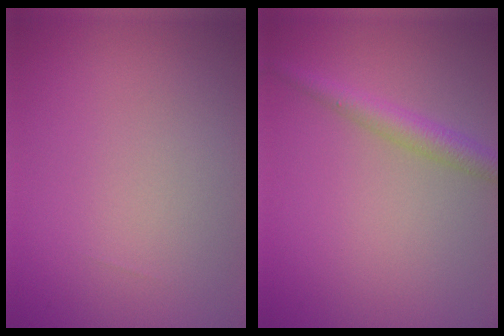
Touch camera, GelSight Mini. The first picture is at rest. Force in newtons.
{"total": 2.6, "press": 2.6, "slide": 0.1}